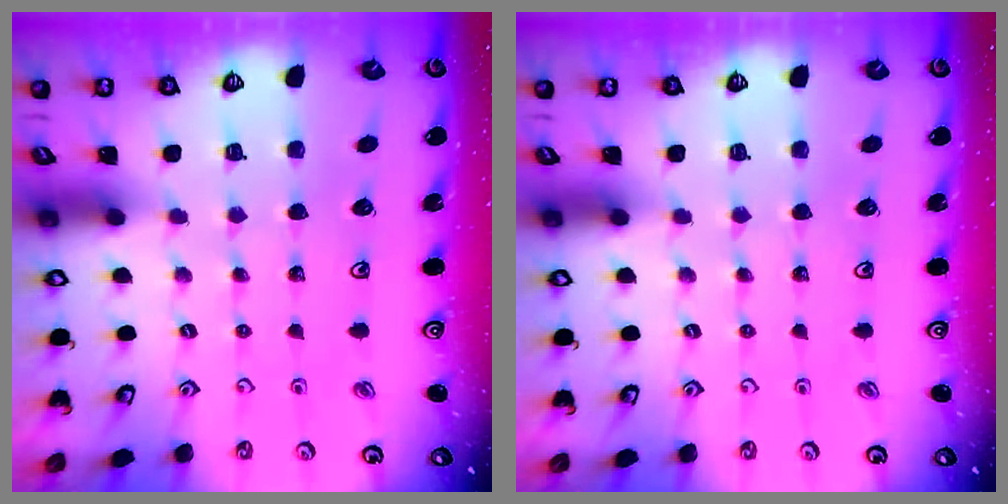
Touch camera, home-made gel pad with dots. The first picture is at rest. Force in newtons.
{"total": 0.0}